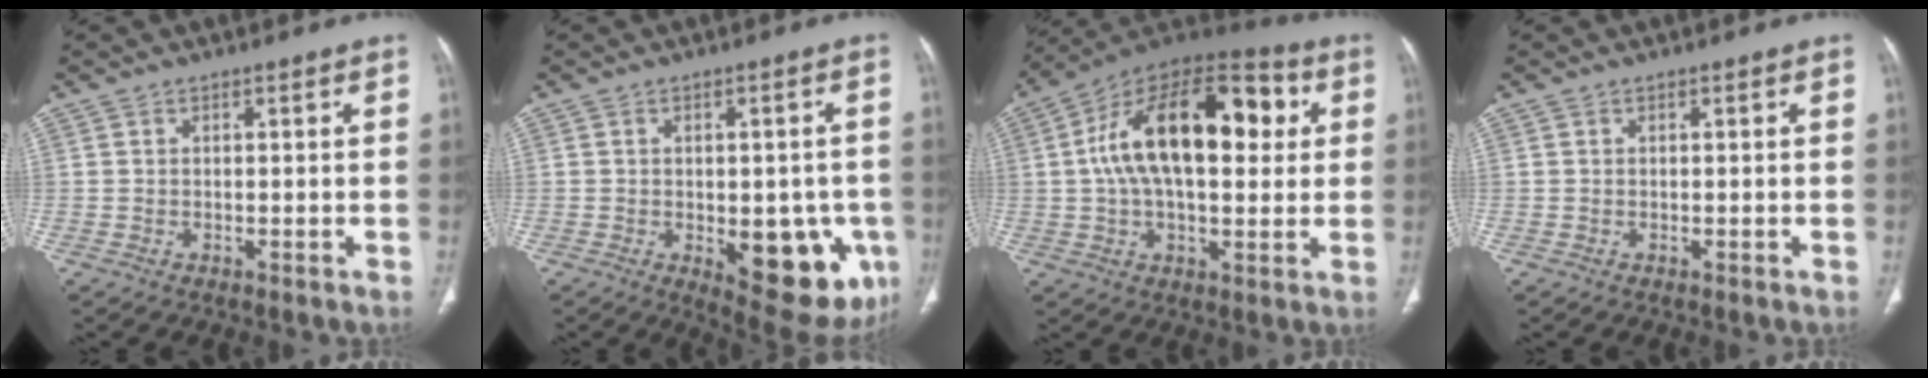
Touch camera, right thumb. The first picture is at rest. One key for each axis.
{"total": 16.4, "fx": -4.7, "fy": 7.8, "fz": 13.6, "tx": -0.136, "ty": -0.003, "tz": -0.038}
{"total": 24.7, "fx": 4.4, "fy": 12.7, "fz": 20.7, "tx": -0.325, "ty": 0.031, "tz": 0.060}
{"total": 0.0}